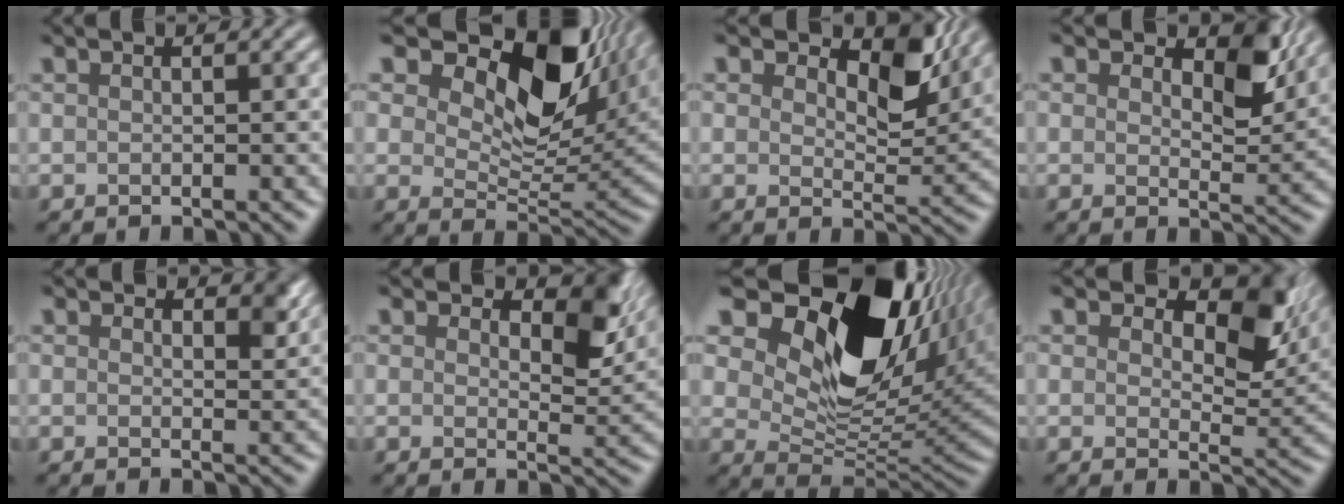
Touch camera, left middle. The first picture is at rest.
{"total": 13.4, "force": [7.2, 7.0, 8.9], "torque": [-0.133, 0.003, 0.115]}
{"total": 6.8, "force": [3.5, 3.5, 4.7], "torque": [-0.068, -0.004, 0.044]}
{"total": 4.8, "force": [2.4, 2.5, 3.3], "torque": [-0.048, -0.003, 0.028]}
{"total": 2.1, "force": [1.1, 1.2, 1.3], "torque": [-0.016, -0.006, 0.014]}
{"total": 5.5, "force": [2.5, 2.9, 3.8], "torque": [-0.051, -0.003, 0.028]}
{"total": 17.1, "force": [8.6, 9.5, 11.3], "torque": [-0.205, 0.015, 0.151]}
{"total": 8.4, "force": [3.7, 4.5, 6.0], "torque": [-0.087, -0.003, 0.053]}